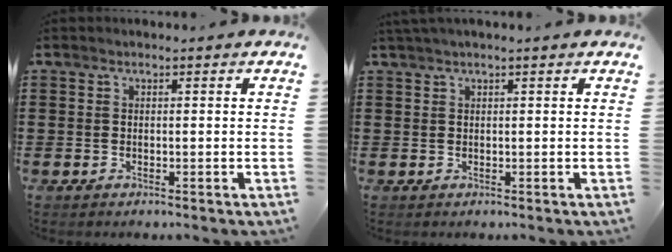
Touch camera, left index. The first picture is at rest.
{"total": 1.0, "force": [0.8, 0.0, 0.6], "torque": [-0.013, -0.001, 0.015]}